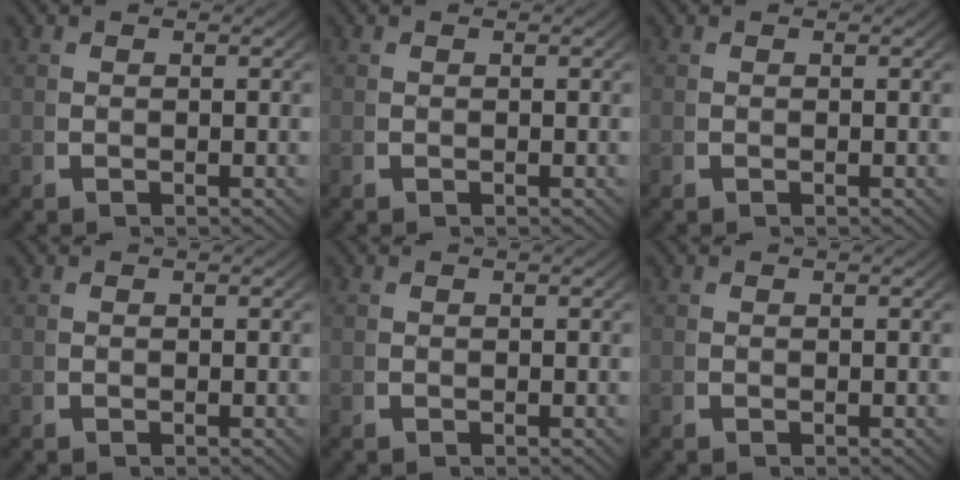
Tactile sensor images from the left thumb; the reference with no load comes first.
{"total": 0.0}
{"total": 0.0}
{"total": 0.0}
{"total": 0.0}
{"total": 0.0}